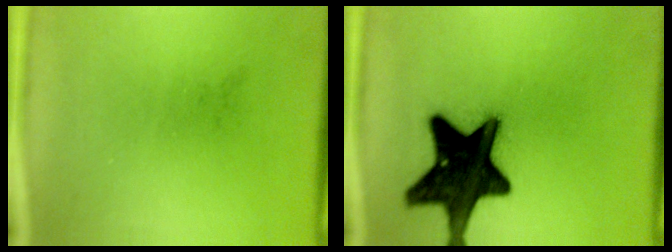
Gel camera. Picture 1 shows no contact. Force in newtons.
{"total": 18.6}